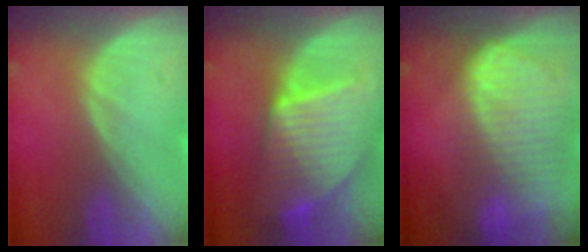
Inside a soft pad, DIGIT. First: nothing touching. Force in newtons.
{"total": 10.1, "press": 10.0, "slide": 0.7}
{"total": 10.5, "press": 9.1, "slide": 5.2}